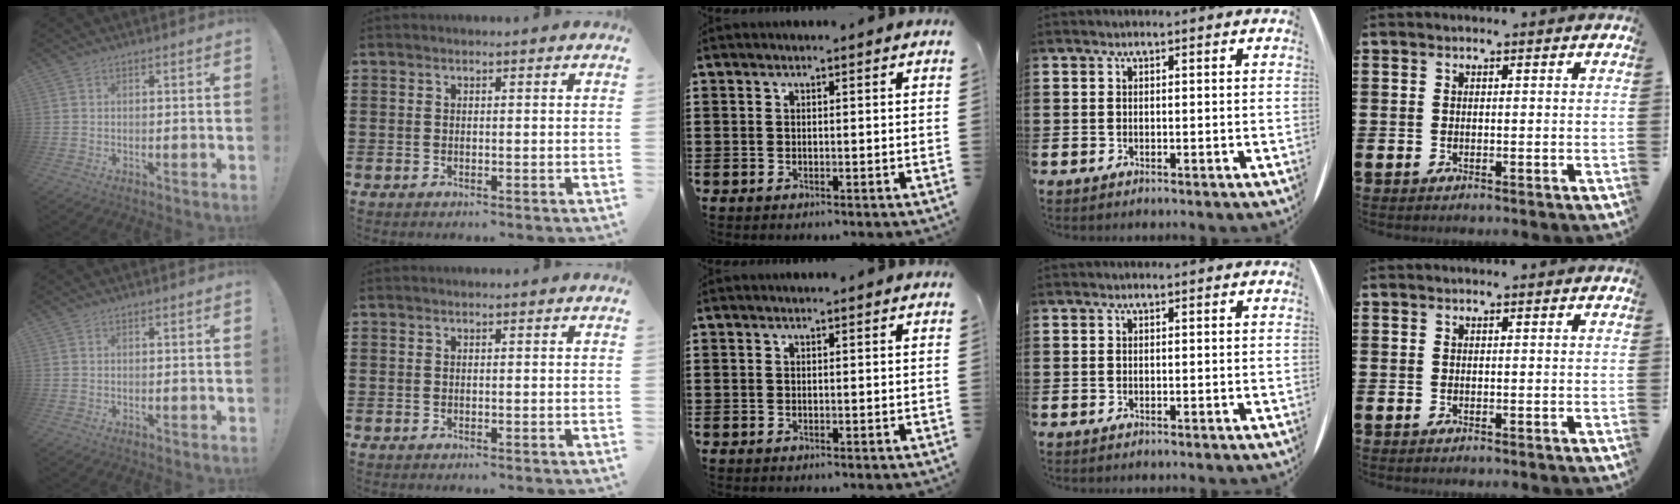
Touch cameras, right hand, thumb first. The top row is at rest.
{}